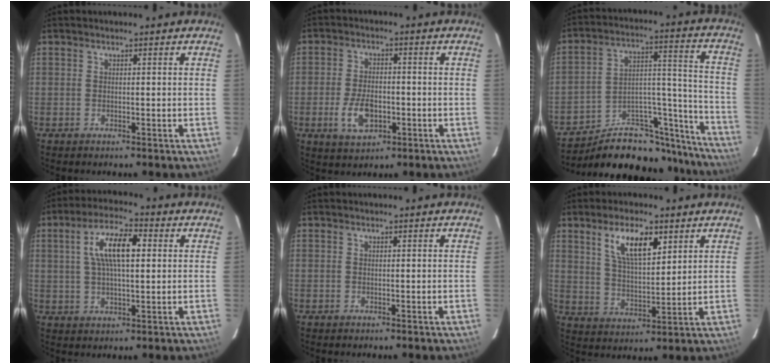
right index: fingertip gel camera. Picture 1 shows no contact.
{"total": 7.6, "force": [-2.5, 4.2, 5.8], "torque": [-0.121, -0.003, -0.039]}
{"total": 23.4, "force": [-20.5, 8.7, 7.4], "torque": [-0.090, 0.079, -0.284]}
{"total": 9.9, "force": [2.3, 3.4, 9.0], "torque": [-0.165, 0.018, 0.041]}
{"total": 0.0}
{"total": 9.9, "force": [5.3, 3.9, 7.4], "torque": [-0.131, 0.009, 0.101]}